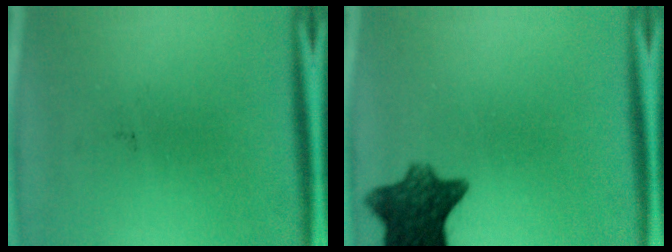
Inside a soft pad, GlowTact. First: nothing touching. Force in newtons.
{"total": 9.7}